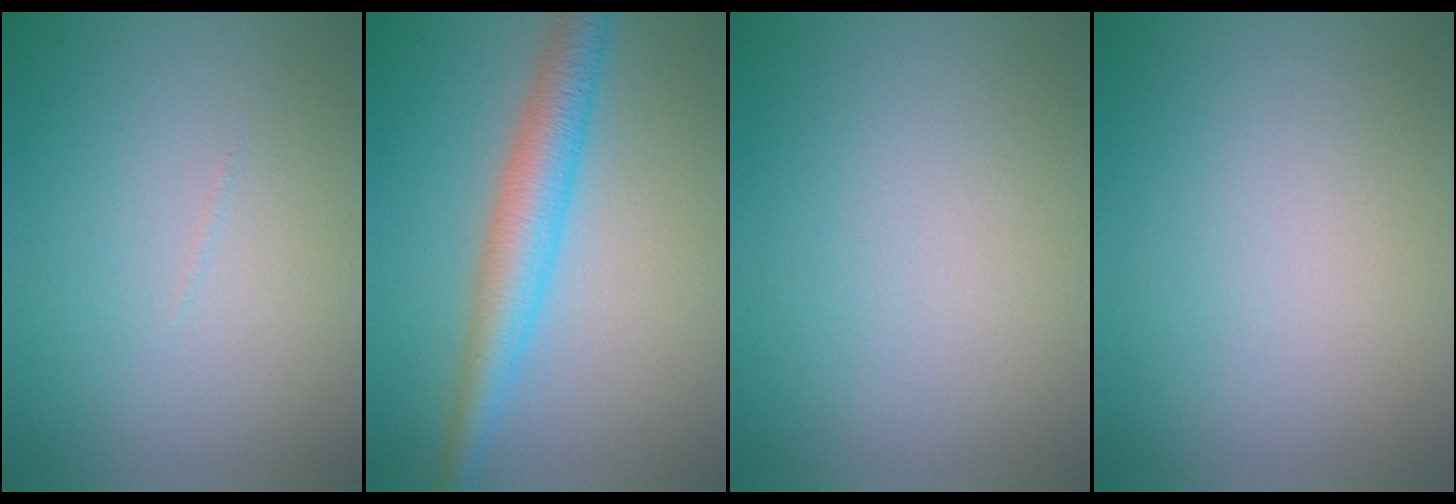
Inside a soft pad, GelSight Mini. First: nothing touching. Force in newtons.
{"total": 4.9, "press": 4.9, "slide": 0.2}
{"total": 0.0}
{"total": 0.0}